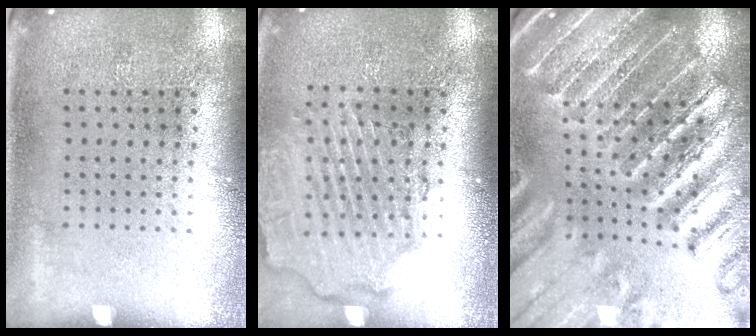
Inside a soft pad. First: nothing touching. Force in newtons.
{"total": 2.6, "press": 2.2, "slide": 1.3}
{"total": 3.4, "press": 3.3, "slide": 0.7}